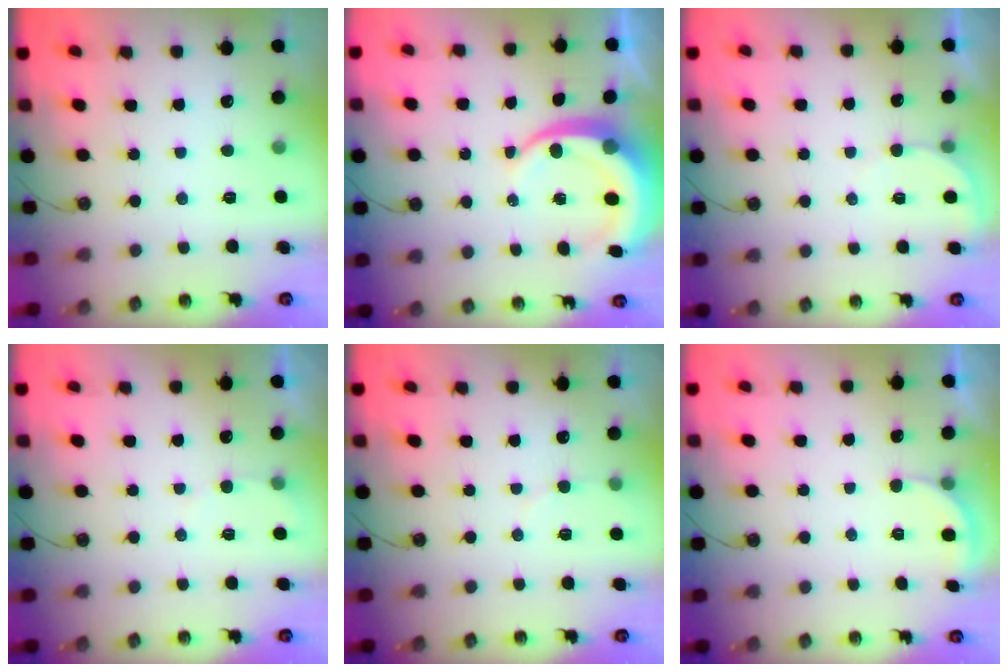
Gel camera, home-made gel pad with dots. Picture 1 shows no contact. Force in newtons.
{"total": 8.8, "press": 8.8, "slide": 1.1}
{"total": 2.6, "press": 2.6, "slide": 0.2}
{"total": 3.0, "press": 3.0, "slide": 0.3}
{"total": 4.1, "press": 3.8, "slide": 1.5}
{"total": 2.6, "press": 2.5, "slide": 0.6}